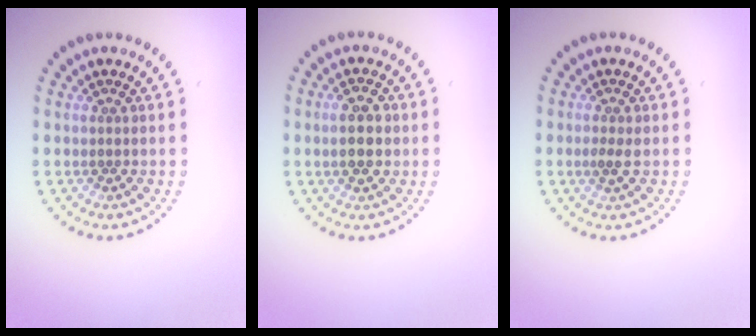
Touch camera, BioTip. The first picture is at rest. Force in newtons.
{"total": 3.9, "press": 3.9, "slide": 0.2}
{"total": 1.3, "press": 1.3, "slide": 0.4}